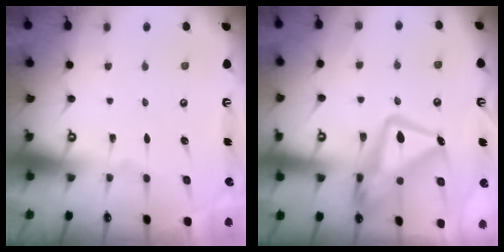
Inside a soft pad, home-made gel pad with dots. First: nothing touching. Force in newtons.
{"total": 19.7, "press": 19.6, "slide": 2.0}